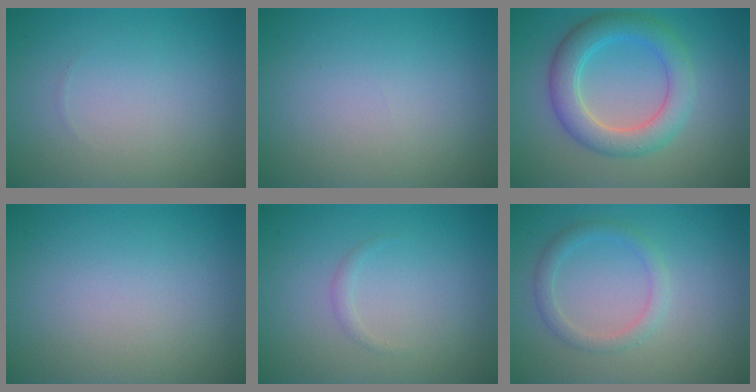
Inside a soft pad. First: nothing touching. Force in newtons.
{"total": 0.0}
{"total": 5.0, "press": 5.0, "slide": 0.1}
{"total": 0.0}
{"total": 0.6, "press": 0.6, "slide": 0.0}
{"total": 1.9, "press": 1.9, "slide": 0.0}